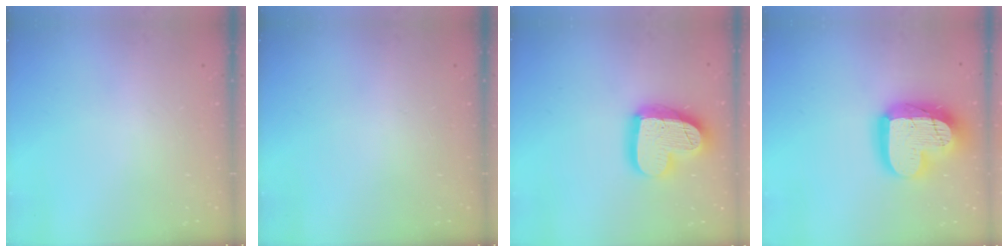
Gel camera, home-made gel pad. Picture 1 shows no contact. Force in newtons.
{"total": 0.0}
{"total": 18.7, "press": 18.7, "slide": 1.4}
{"total": 21.2, "press": 21.2, "slide": 1.7}